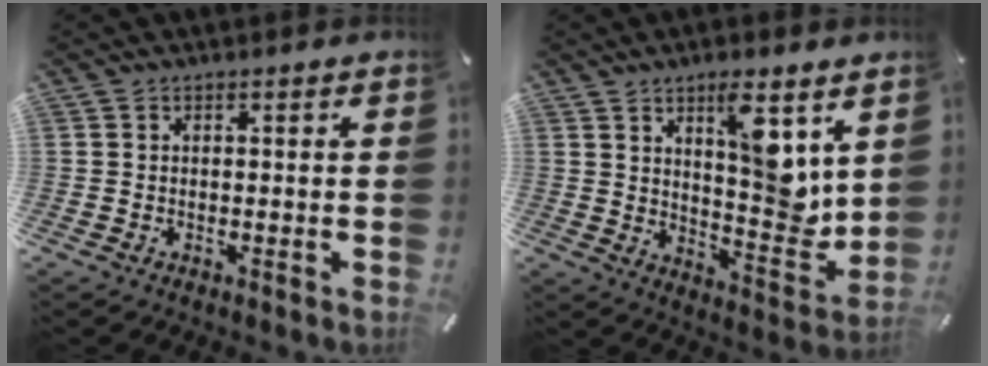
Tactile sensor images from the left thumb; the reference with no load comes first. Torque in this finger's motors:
{"motor_torque": [2.25, 2.19, 1.53, -1.26, 0.29]}